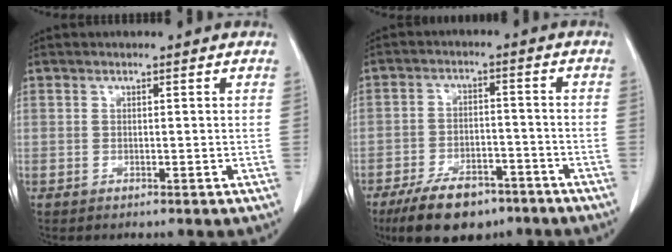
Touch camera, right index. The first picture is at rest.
{"total": 10.8, "force": [-7.9, 4.7, 5.7], "torque": [-0.096, -0.007, -0.130]}